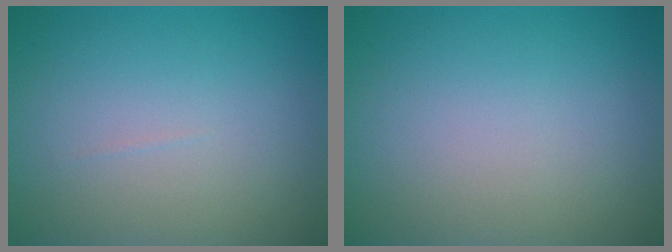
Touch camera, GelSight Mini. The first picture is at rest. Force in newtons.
{"total": 0.0}